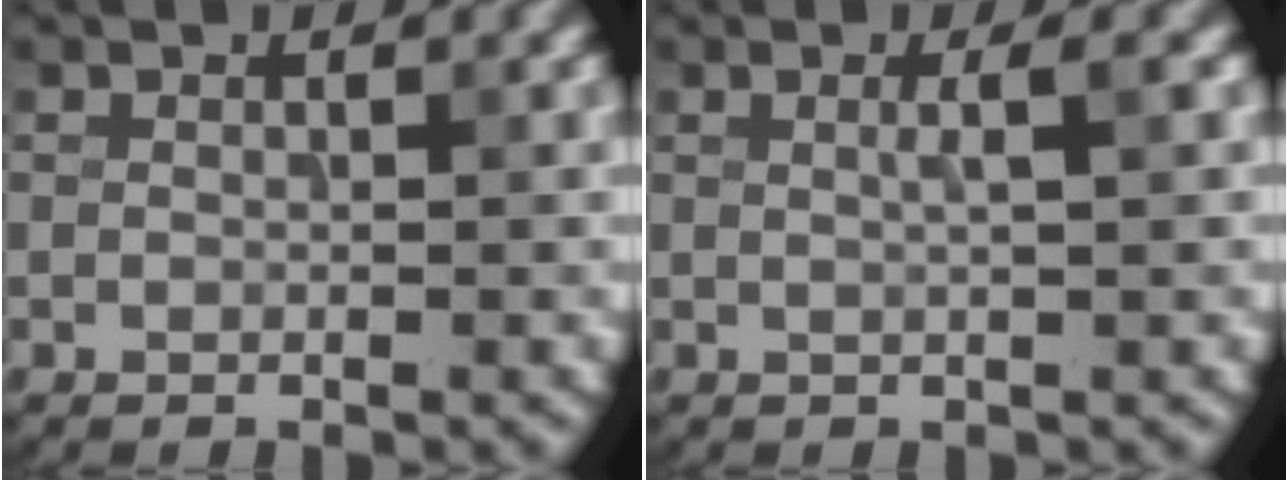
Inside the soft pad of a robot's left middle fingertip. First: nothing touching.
{"total": 1.6, "force": [0.3, 0.3, 1.6], "torque": [-0.020, 0.005, 0.001]}